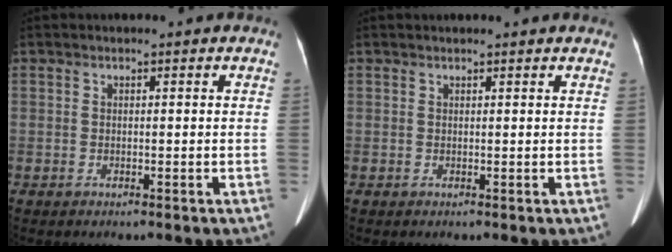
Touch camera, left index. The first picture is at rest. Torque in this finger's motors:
{"motor_torque": [0.00, -2.14, 0.19, 0.04]}